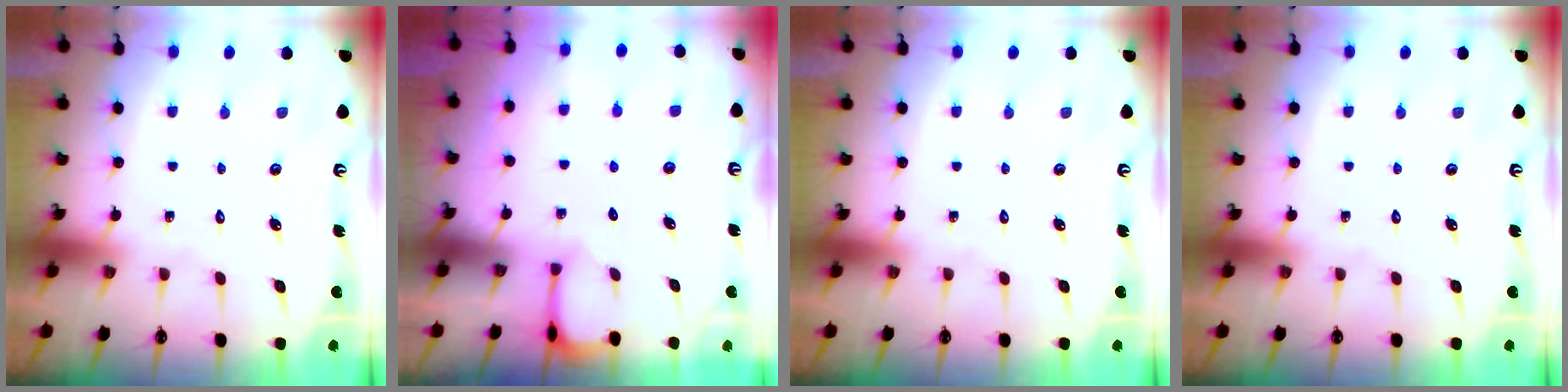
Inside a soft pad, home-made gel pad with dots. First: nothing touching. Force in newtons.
{"total": 1.6, "press": 1.6, "slide": 0.1}
{"total": 0.0}
{"total": 0.0}